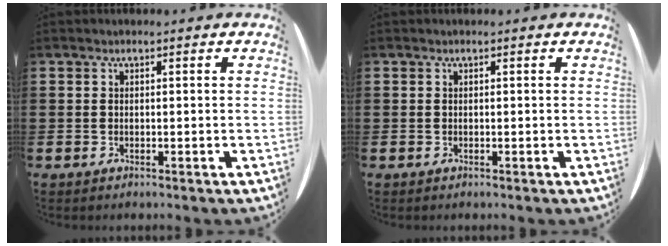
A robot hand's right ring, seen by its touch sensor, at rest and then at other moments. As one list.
[{"total": 0.0}]